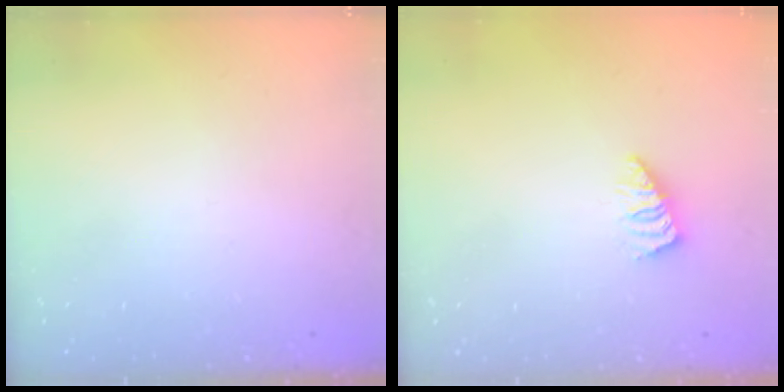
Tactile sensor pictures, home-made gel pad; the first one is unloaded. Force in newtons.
{"total": 1.8, "press": 1.8, "slide": 0.3}